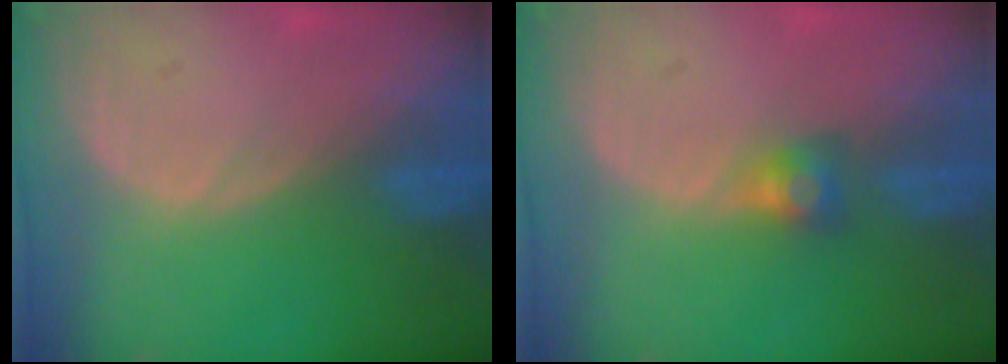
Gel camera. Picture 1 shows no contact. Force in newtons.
{"total": 3.0, "press": 2.5, "slide": 1.6}